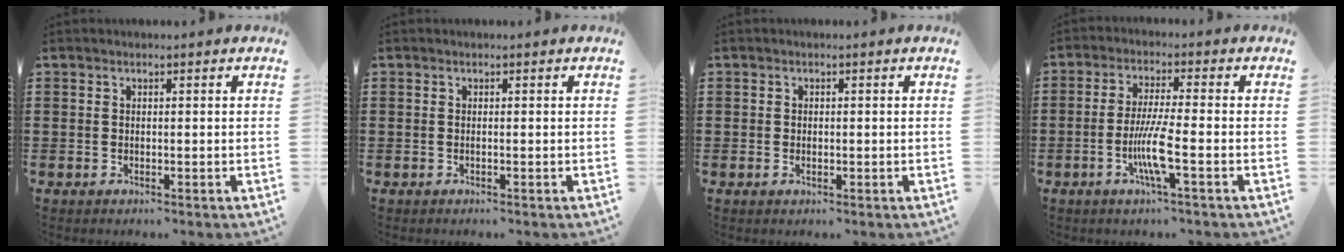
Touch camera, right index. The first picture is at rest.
{"total": 0.0}
{"total": 0.8, "force": [-0.1, 0.6, 0.5], "torque": [-0.011, 0.002, -0.003]}
{"total": 6.9, "force": [-2.3, 0.5, 6.5], "torque": [-0.136, -0.016, -0.049]}